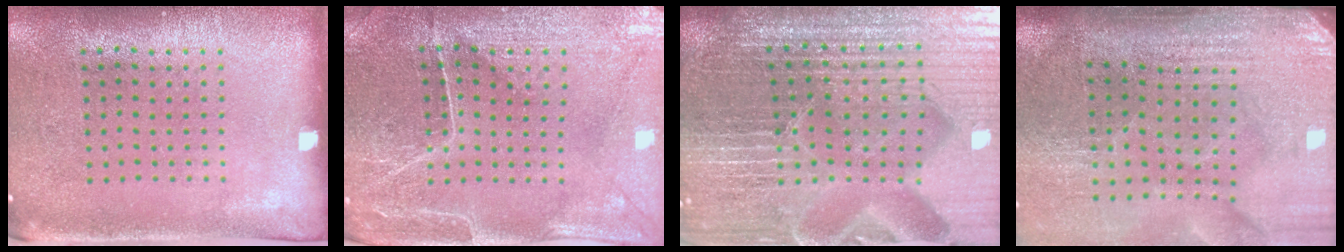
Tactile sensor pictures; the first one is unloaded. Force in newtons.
{"total": 1.3, "press": 1.3, "slide": 0.3}
{"total": 7.2, "press": 6.3, "slide": 3.5}
{"total": 4.7, "press": 3.9, "slide": 2.5}